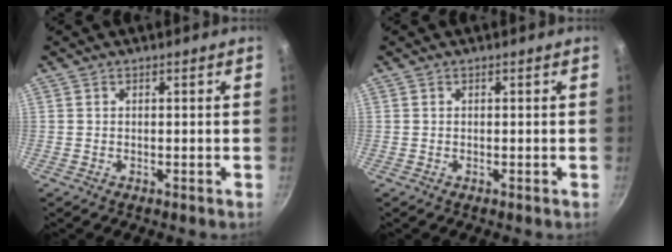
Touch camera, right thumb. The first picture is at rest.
{"total": 0.0}